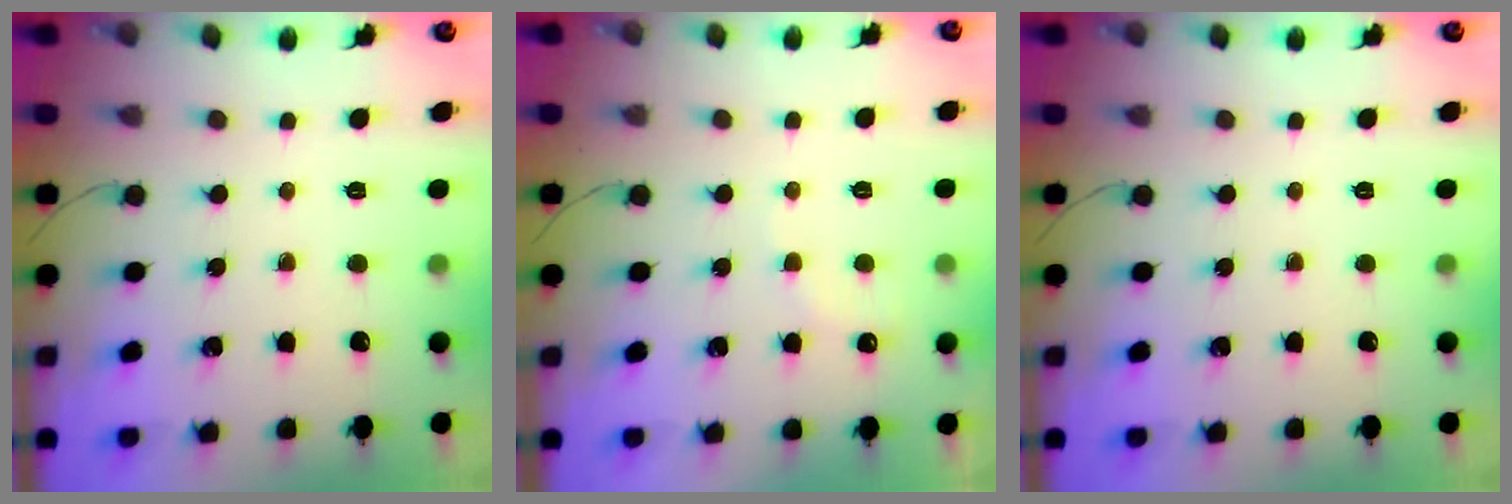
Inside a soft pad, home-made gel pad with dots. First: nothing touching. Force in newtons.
{"total": 3.4, "press": 3.3, "slide": 1.0}
{"total": 0.0}